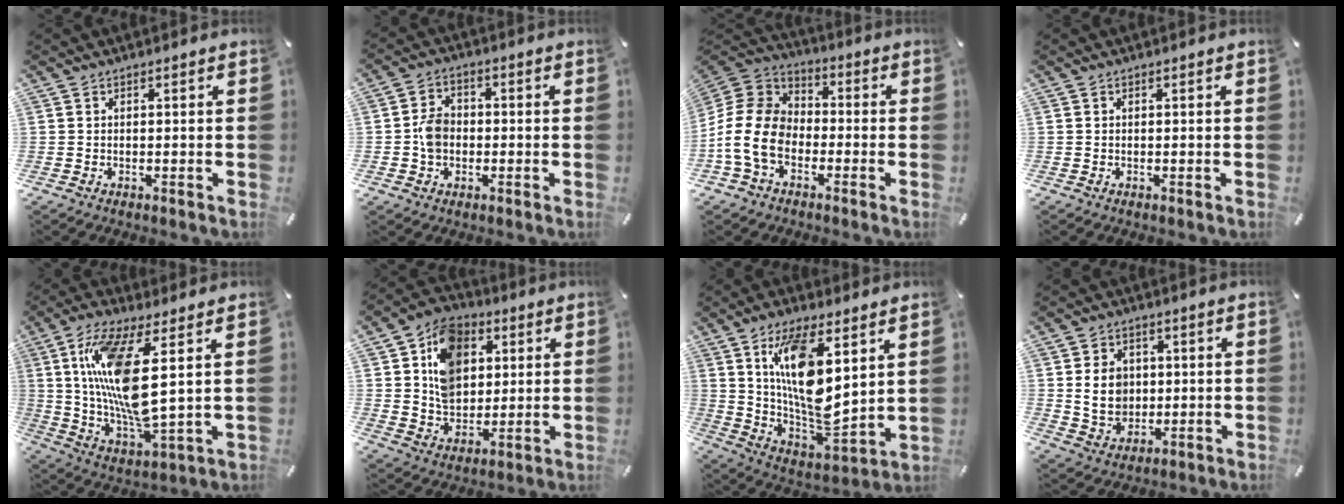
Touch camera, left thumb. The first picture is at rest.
{"total": 5.8, "force": [-1.1, 4.6, 3.3], "torque": [-0.065, 0.012, -0.018]}
{"total": 13.5, "force": [-5.5, 9.7, 7.6], "torque": [-0.176, 0.032, -0.106]}
{"total": 0.0}
{"total": 17.6, "force": [5.0, 5.1, 16.1], "torque": [-0.332, -0.029, 0.073]}
{"total": 13.3, "force": [4.0, 10.7, 6.8], "torque": [-0.136, 0.000, 0.078]}
{"total": 17.1, "force": [7.7, 7.1, 13.4], "torque": [-0.261, -0.054, 0.133]}
{"total": 8.3, "force": [1.0, 7.2, 4.0], "torque": [-0.072, 0.001, 0.016]}